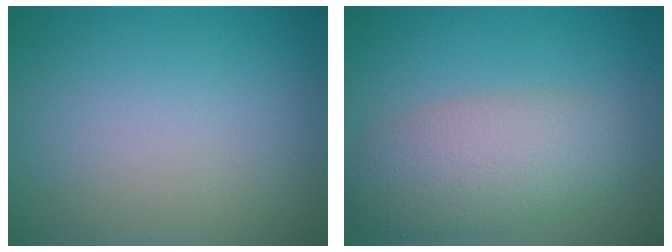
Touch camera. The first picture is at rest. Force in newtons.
{"total": 5.8, "press": 5.8, "slide": 0.1}